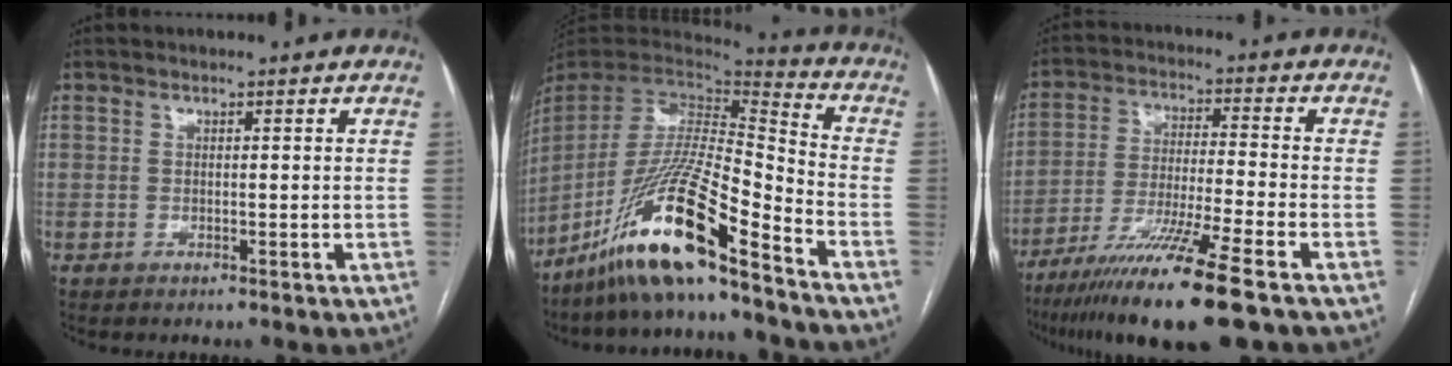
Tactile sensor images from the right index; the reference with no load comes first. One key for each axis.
{"total": 19.1, "fx": -13.8, "fy": 0.7, "fz": 13.2, "tx": -0.285, "ty": -0.023, "tz": -0.260}
{"total": 15.2, "fx": -10.3, "fy": -0.9, "fz": 11.2, "tx": -0.208, "ty": -0.047, "tz": -0.181}